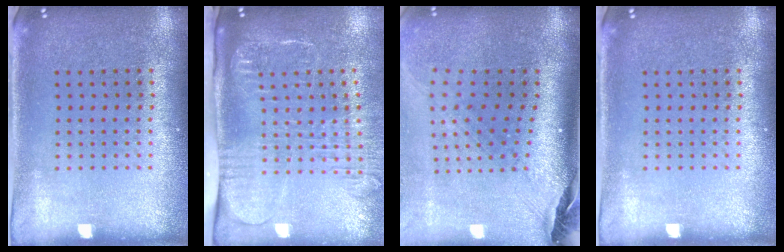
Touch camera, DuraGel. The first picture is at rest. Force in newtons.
{"total": 2.7, "press": 2.1, "slide": 1.7}
{"total": 2.4, "press": 1.8, "slide": 1.6}
{"total": 0.0}